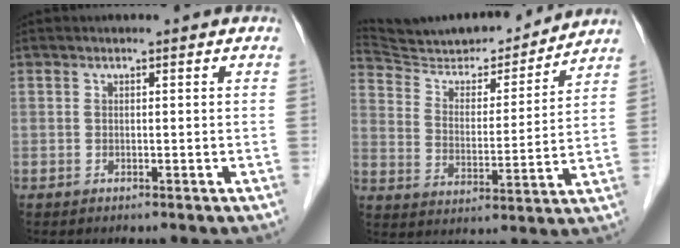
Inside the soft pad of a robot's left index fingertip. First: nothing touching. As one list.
[{"total": 18.5, "force": [17.7, 3.0, 4.5], "torque": [-0.079, -0.002, 0.279]}]